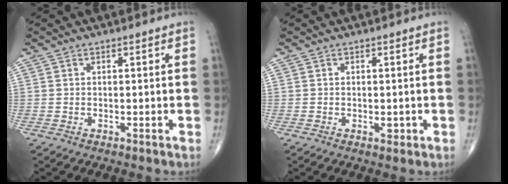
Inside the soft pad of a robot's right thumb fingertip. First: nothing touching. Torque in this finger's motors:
{"motor_torque": [2.06, 2.94, 1.67, -0.40, 0.59]}